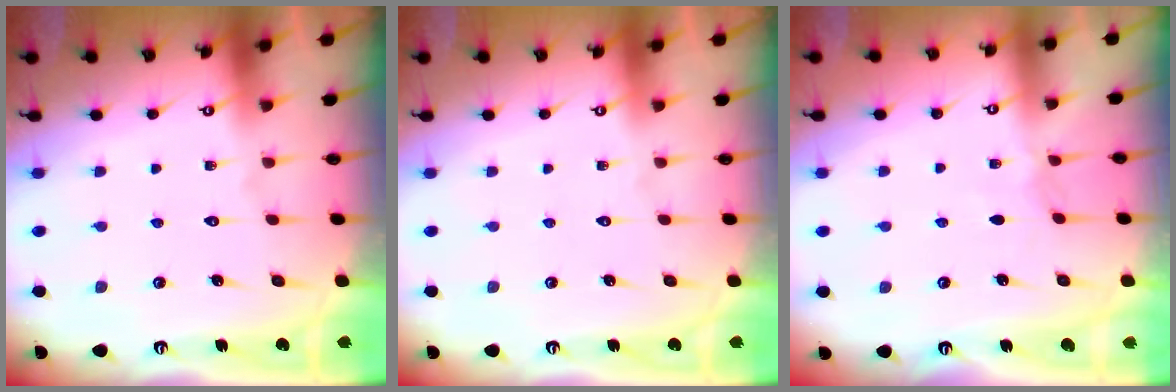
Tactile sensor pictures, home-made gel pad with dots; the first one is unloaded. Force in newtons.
{"total": 0.0}
{"total": 2.8, "press": 2.8, "slide": 0.4}